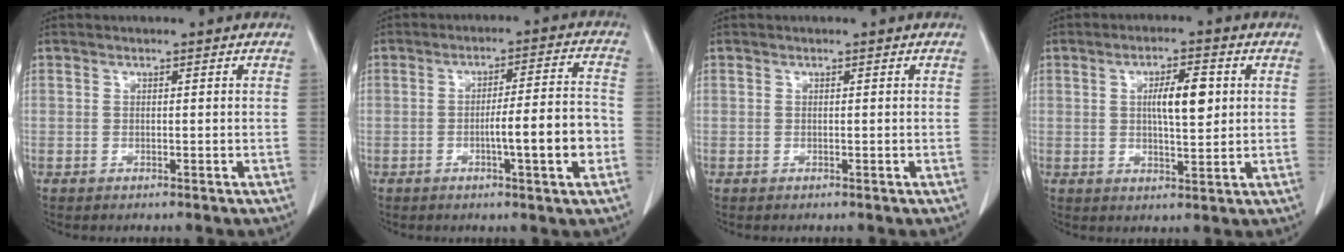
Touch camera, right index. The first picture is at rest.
{"total": 9.0, "force": [-2.5, 0.2, 8.6], "torque": [-0.126, 0.008, -0.037]}
{"total": 0.0}
{"total": 6.4, "force": [1.3, 1.7, 6.0], "torque": [-0.102, 0.004, 0.024]}